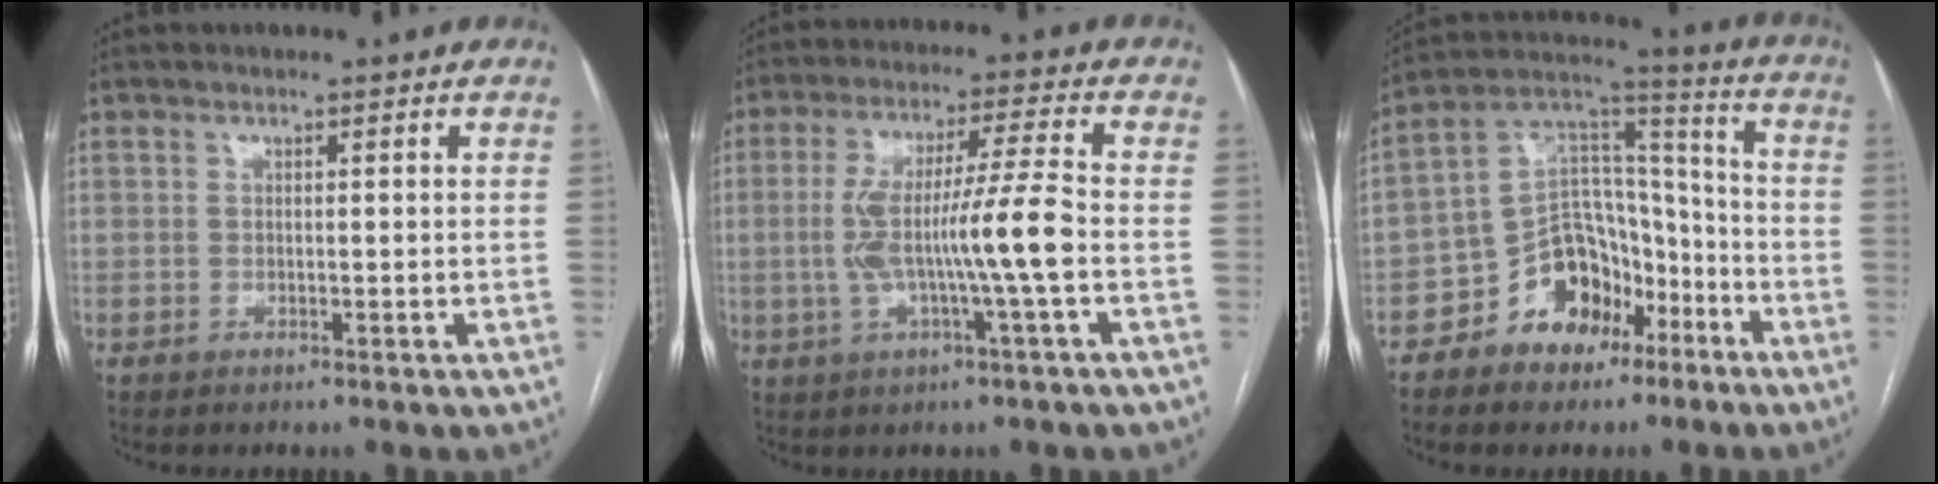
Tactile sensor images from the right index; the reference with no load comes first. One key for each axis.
{"total": 10.8, "fx": -1.6, "fy": -0.6, "fz": 10.6, "tx": -0.206, "ty": 0.011, "tz": -0.030}
{"total": 13.5, "fx": -7.4, "fy": 8.9, "fz": 7.0, "tx": -0.123, "ty": 0.046, "tz": -0.125}